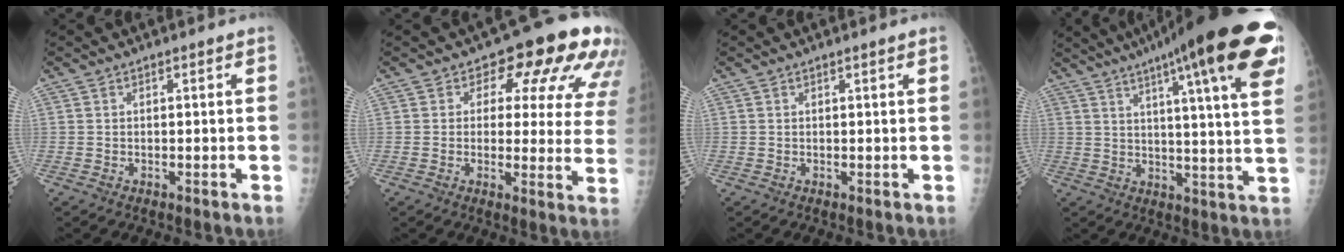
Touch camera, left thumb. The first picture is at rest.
{"total": 14.9, "force": [8.0, 7.8, 9.8], "torque": [-0.064, -0.034, 0.074]}
{"total": 0.6, "force": [0.4, -0.1, 0.4], "torque": [-0.014, -0.002, 0.010]}
{"total": 25.8, "force": [14.4, 3.9, 21.1], "torque": [-0.280, -0.020, 0.188]}